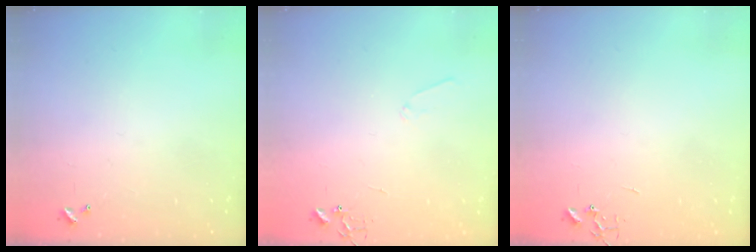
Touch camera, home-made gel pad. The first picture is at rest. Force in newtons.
{"total": 5.9, "press": 5.9, "slide": 0.4}
{"total": 0.0}